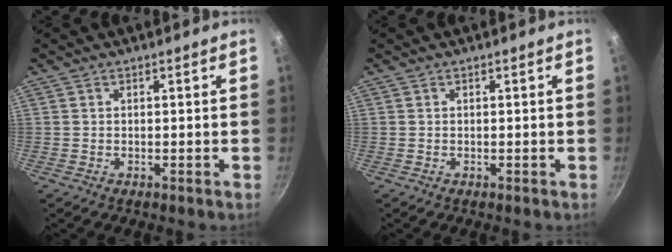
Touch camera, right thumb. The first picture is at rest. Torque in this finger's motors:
{"motor_torque": [-0.12, 0.11, 0.00, 0.00, 0.03]}